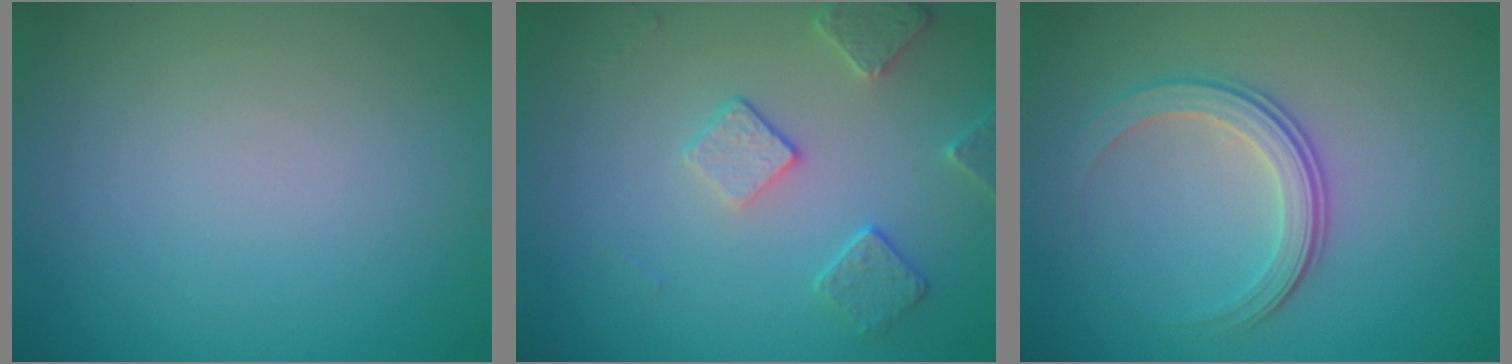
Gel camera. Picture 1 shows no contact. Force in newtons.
{"total": 2.9, "press": 2.8, "slide": 0.9}
{"total": 3.0, "press": 2.6, "slide": 1.5}